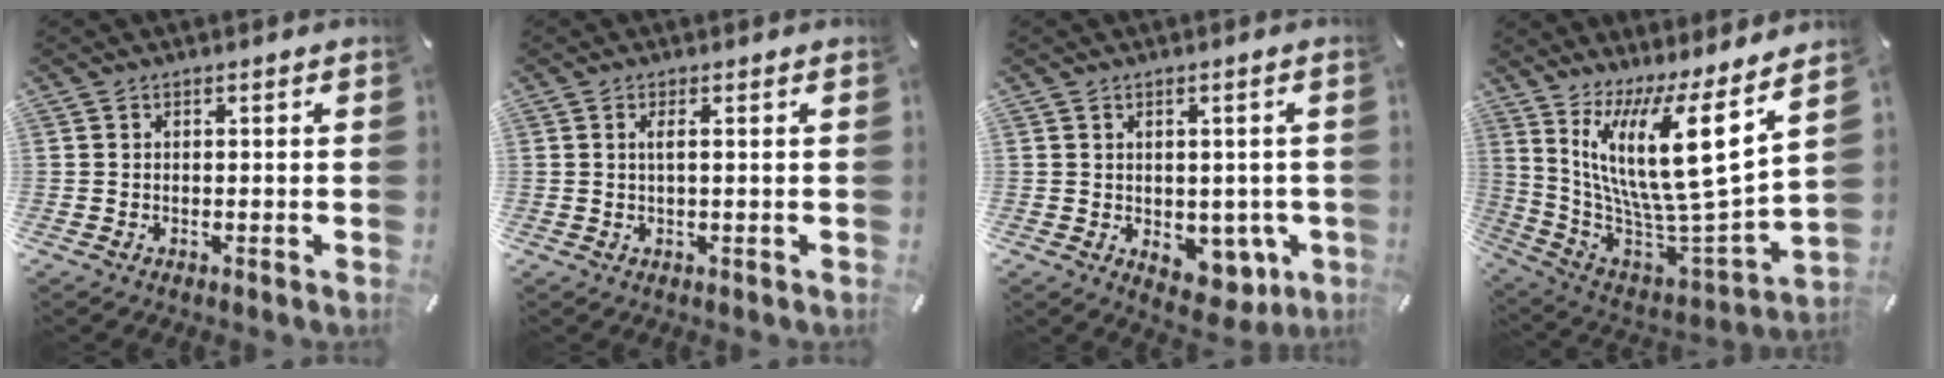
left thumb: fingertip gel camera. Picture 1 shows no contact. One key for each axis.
{"total": 2.4, "fx": 0.4, "fy": 0.1, "fz": 2.3, "tx": -0.046, "ty": -0.002, "tz": 0.006}
{"total": 6.0, "fx": -1.0, "fy": 4.4, "fz": 4.0, "tx": -0.018, "ty": -0.006, "tz": -0.015}
{"total": 20.5, "fx": 9.5, "fy": 4.5, "fz": 17.6, "tx": -0.335, "ty": -0.095, "tz": 0.151}